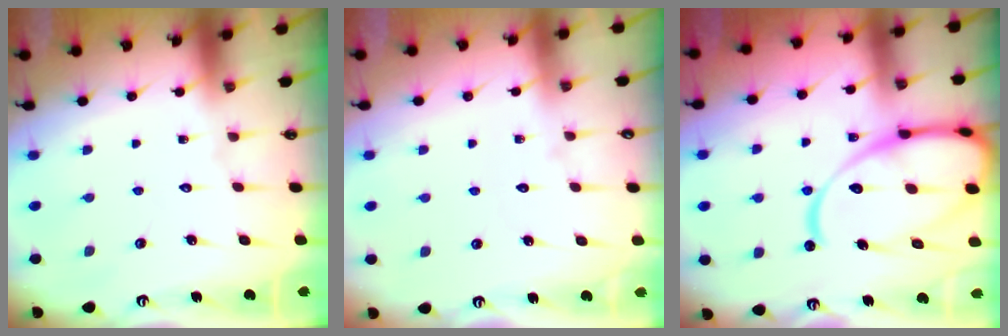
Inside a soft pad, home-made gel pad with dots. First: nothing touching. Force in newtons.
{"total": 2.6, "press": 2.6, "slide": 0.2}
{"total": 19.6, "press": 19.5, "slide": 1.9}